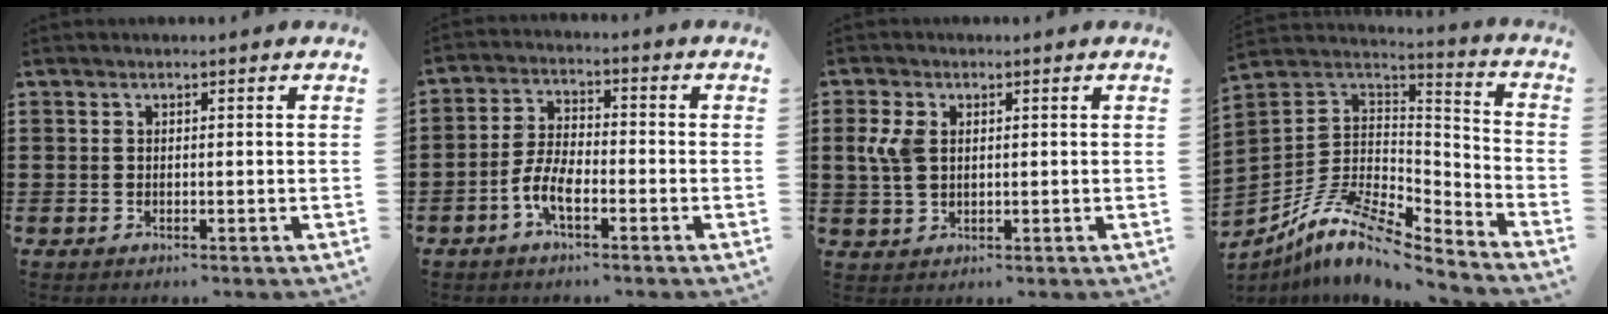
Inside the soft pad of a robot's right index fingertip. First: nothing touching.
{"total": 5.6, "force": [-2.7, 2.2, 4.4], "torque": [-0.110, -0.001, -0.058]}
{"total": 4.5, "force": [1.0, 2.9, 3.3], "torque": [-0.096, 0.002, 0.010]}
{"total": 10.2, "force": [-7.6, 3.3, 6.1], "torque": [-0.140, 0.003, -0.157]}